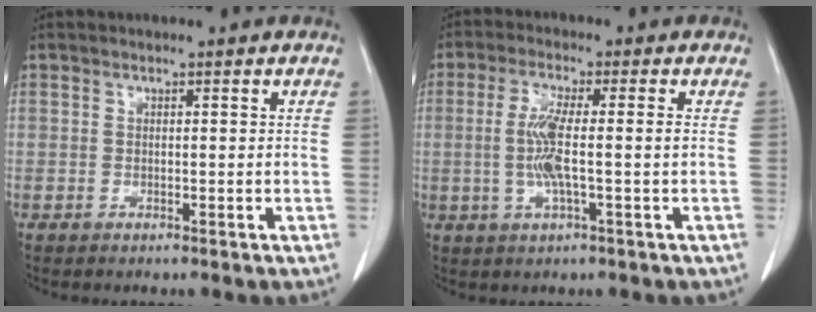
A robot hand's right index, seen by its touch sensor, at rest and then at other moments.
{"total": 6.1, "force": [-0.5, 0.3, 6.0], "torque": [-0.128, 0.001, -0.010]}